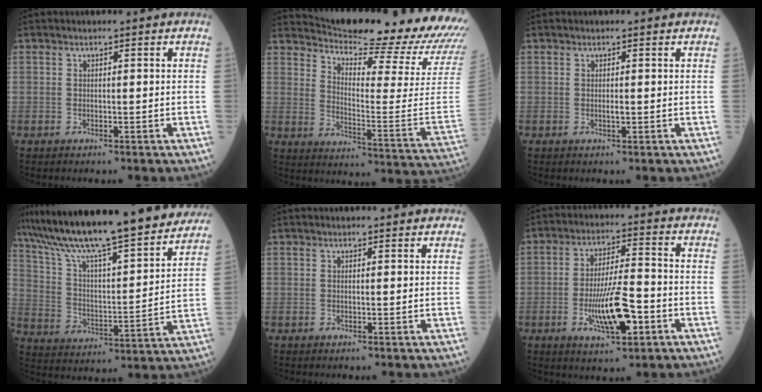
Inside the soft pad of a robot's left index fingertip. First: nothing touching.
{"total": 24.4, "force": [23.0, 0.6, 7.9], "torque": [-0.135, -0.126, 0.292]}
{"total": 0.5, "force": [-0.2, 0.2, 0.5], "torque": [-0.011, -0.004, -0.005]}
{"total": 26.5, "force": [23.1, 2.5, 12.6], "torque": [-0.212, -0.025, 0.340]}
{"total": 2.0, "force": [1.8, 0.5, 0.6], "torque": [-0.011, 0.009, 0.016]}
{"total": 9.9, "force": [-3.6, 2.2, 8.9], "torque": [-0.169, -0.008, -0.061]}